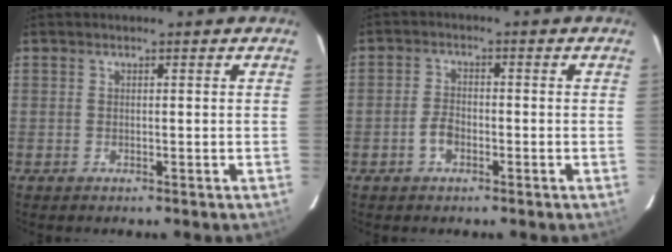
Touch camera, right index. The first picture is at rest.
{"total": 3.3, "force": [-1.5, 1.9, 2.2], "torque": [-0.047, 0.004, -0.028]}